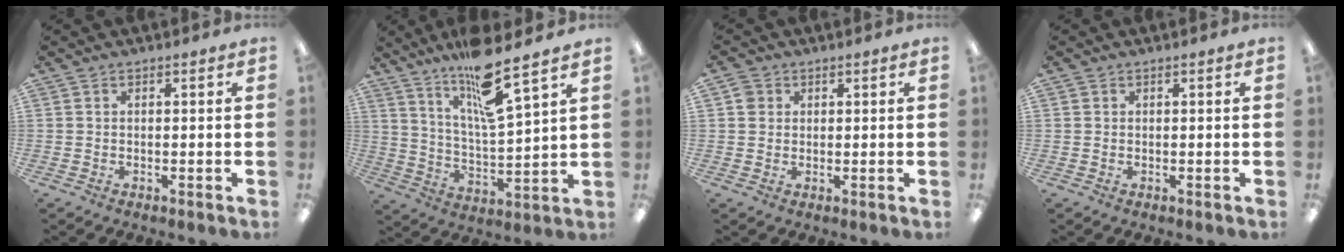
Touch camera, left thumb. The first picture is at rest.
{"total": 13.9, "force": [10.6, 1.5, 8.8], "torque": [-0.154, -0.064, 0.171]}
{"total": 3.0, "force": [1.2, 2.6, 0.6], "torque": [-0.002, 0.000, 0.019]}
{"total": 0.0}